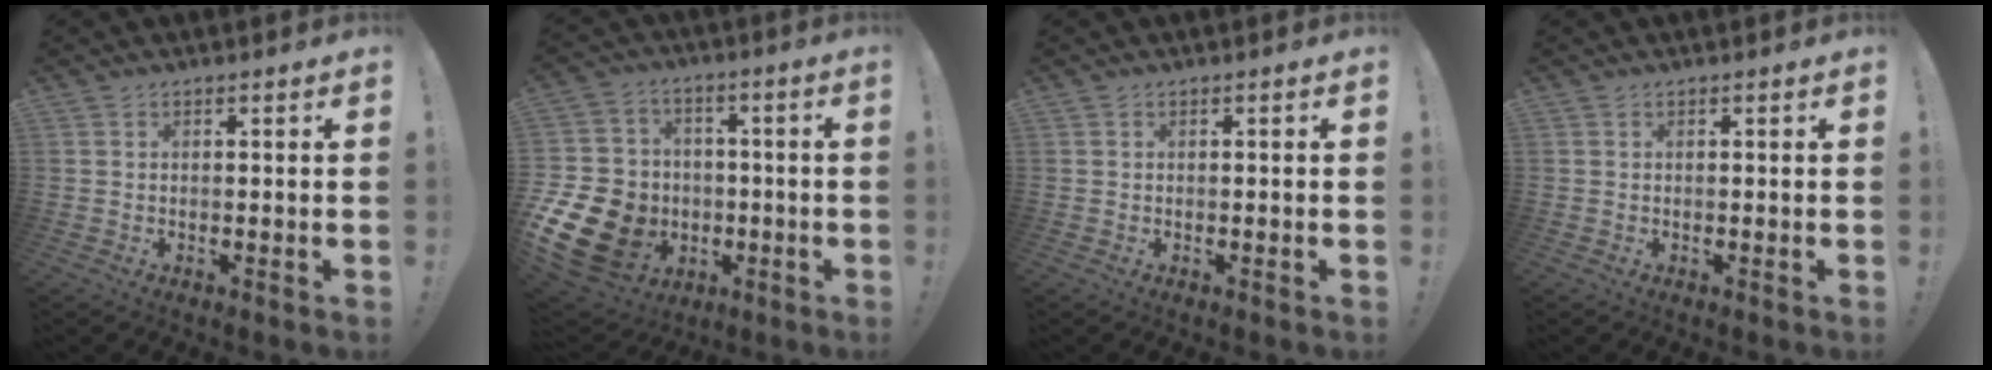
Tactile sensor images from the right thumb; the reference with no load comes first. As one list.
[{"total": 18.6, "force": [-5.0, 15.6, 8.8], "torque": [-0.180, 0.035, -0.051]}, {"total": 0.0}, {"total": 0.0}]